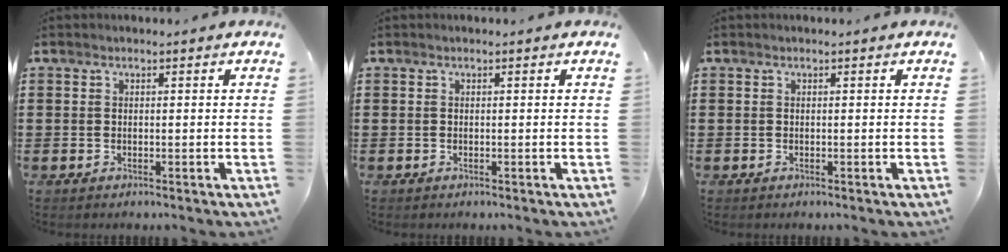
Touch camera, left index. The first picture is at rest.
{"total": 0.0}
{"total": 0.0}